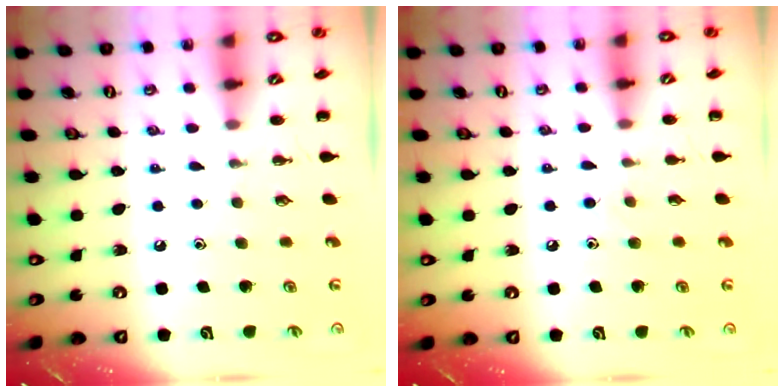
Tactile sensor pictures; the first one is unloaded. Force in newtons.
{"total": 5.9, "press": 5.5, "slide": 2.1}